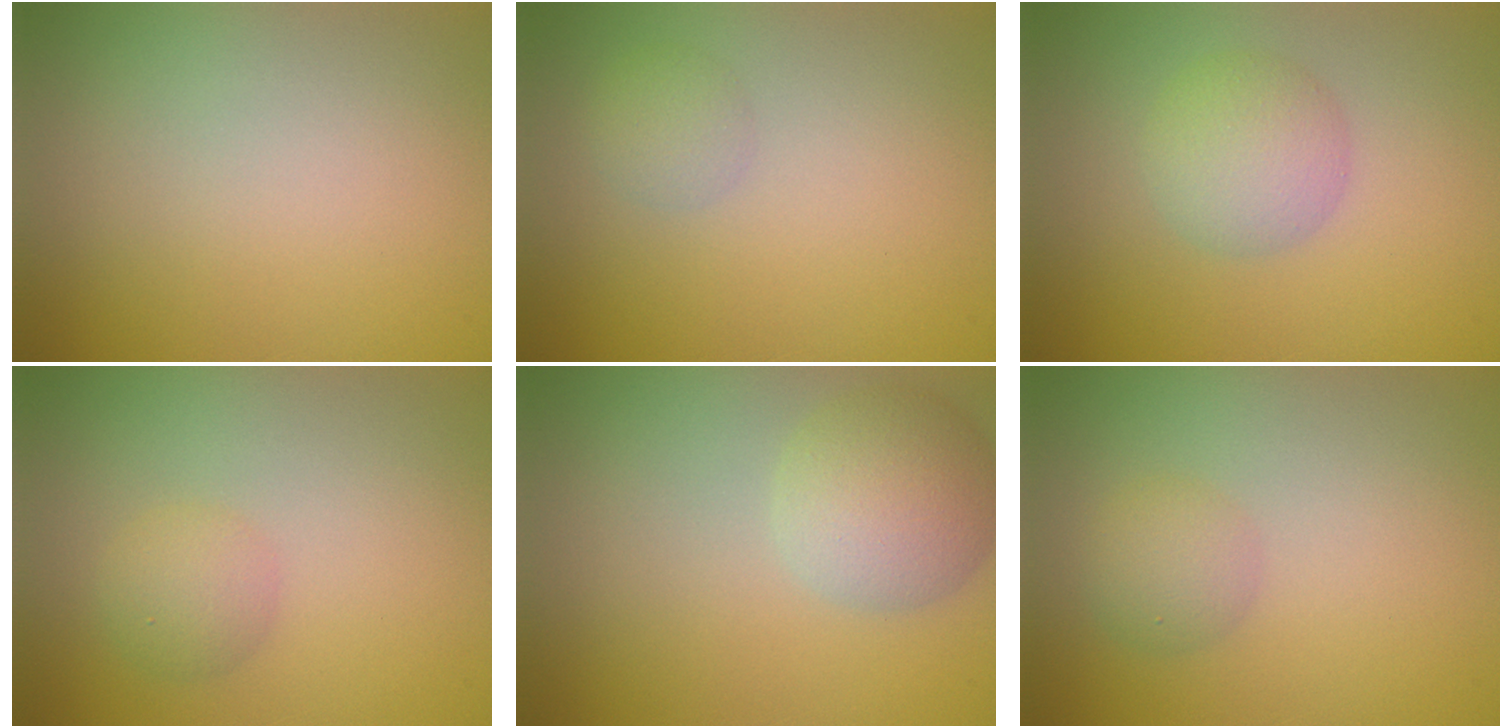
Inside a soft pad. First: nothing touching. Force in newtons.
{"total": 1.4, "press": 1.4, "slide": 0.1}
{"total": 3.3, "press": 3.3, "slide": 0.0}
{"total": 2.0, "press": 2.0, "slide": 0.1}
{"total": 4.7, "press": 4.7, "slide": 0.1}
{"total": 1.9, "press": 1.9, "slide": 0.0}